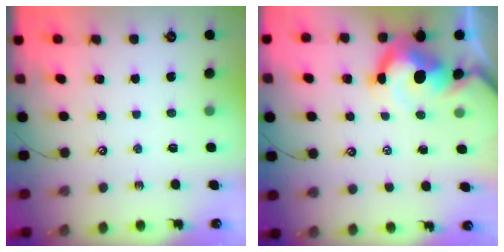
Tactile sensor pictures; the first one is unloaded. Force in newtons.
{"total": 9.1, "press": 9.0, "slide": 1.3}